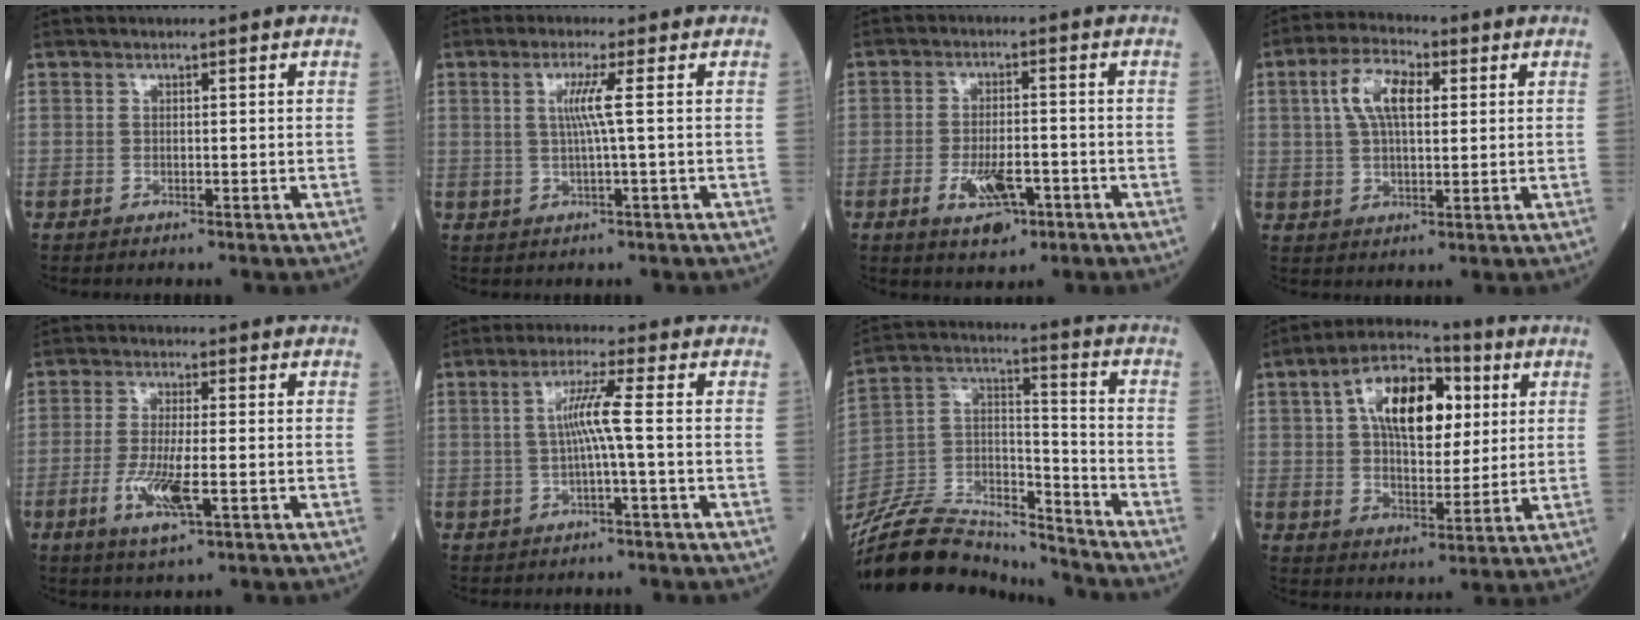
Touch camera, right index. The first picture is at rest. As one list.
[{"total": 3.7, "force": [0.6, -0.9, 3.6], "torque": [-0.074, 0.000, 0.010]}, {"total": 6.4, "force": [-2.9, 2.6, 5.0], "torque": [-0.094, -0.004, -0.041]}, {"total": 8.2, "force": [2.4, 3.4, 7.1], "torque": [-0.144, 0.019, 0.043]}, {"total": 6.9, "force": [-2.4, 1.0, 6.4], "torque": [-0.139, -0.015, -0.040]}, {"total": 4.8, "force": [-0.3, -0.9, 4.7], "torque": [-0.091, 0.009, -0.002]}, {"total": 21.2, "force": [-20.0, 3.8, 5.9], "torque": [-0.139, 0.020, -0.347]}, {"total": 14.4, "force": [4.3, 7.1, 11.8], "torque": [-0.207, 0.030, 0.069]}]